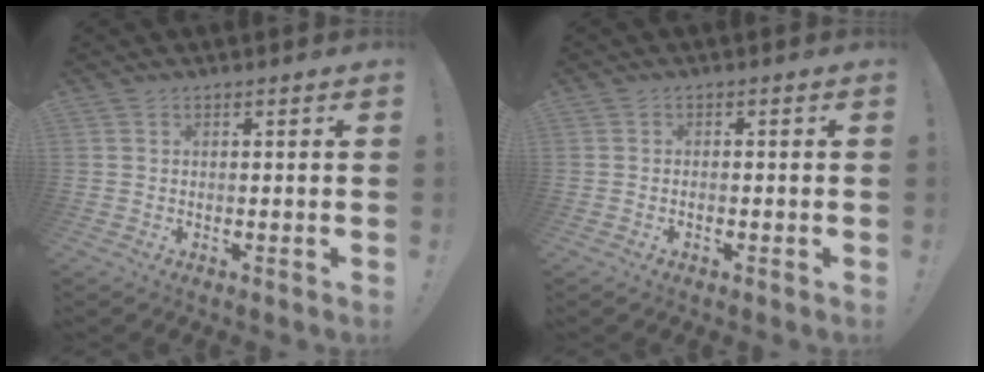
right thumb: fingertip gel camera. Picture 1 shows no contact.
{"total": 0.9, "force": [-0.9, 0.2, 0.3], "torque": [-0.005, 0.001, -0.016]}